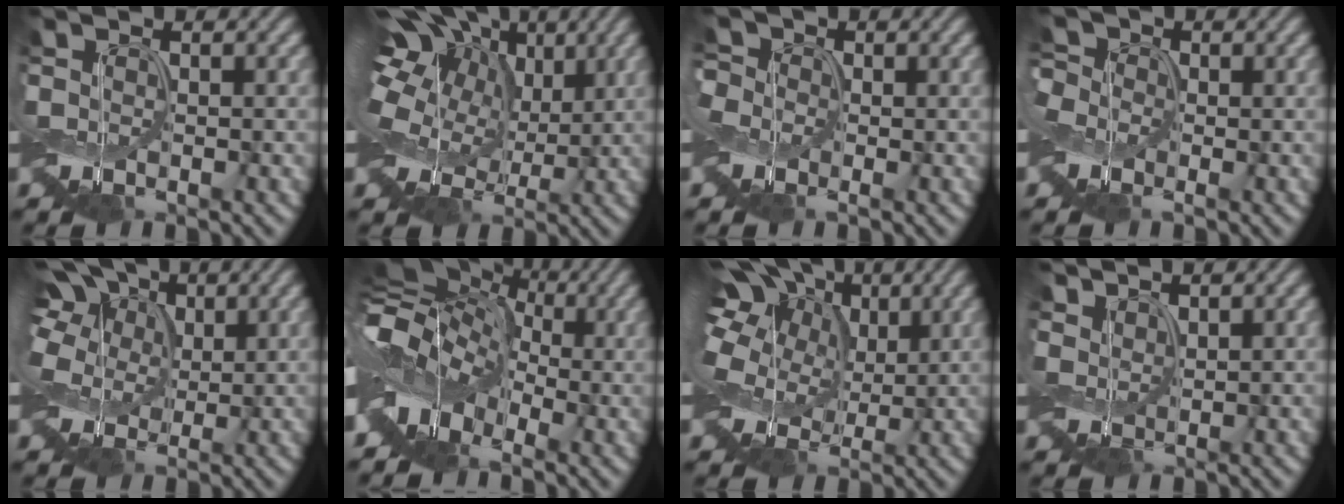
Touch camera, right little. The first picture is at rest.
{"total": 17.5, "force": [4.2, 12.5, 11.6], "torque": [-0.260, 0.040, 0.061]}
{"total": 4.1, "force": [1.2, 3.5, 1.8], "torque": [-0.056, 0.026, -0.006]}
{"total": 3.2, "force": [0.2, 2.8, 1.4], "torque": [-0.045, 0.025, -0.019]}
{"total": 7.3, "force": [2.7, 5.1, 4.5], "torque": [-0.113, 0.032, 0.031]}
{"total": 9.7, "force": [-2.0, 7.1, 6.2], "torque": [-0.108, 0.011, -0.049]}
{"total": 15.5, "force": [4.5, 11.2, 9.7], "torque": [-0.231, 0.040, 0.072]}
{"total": 1.7, "force": [1.5, 0.7, 0.6], "torque": [-0.023, 0.006, 0.023]}